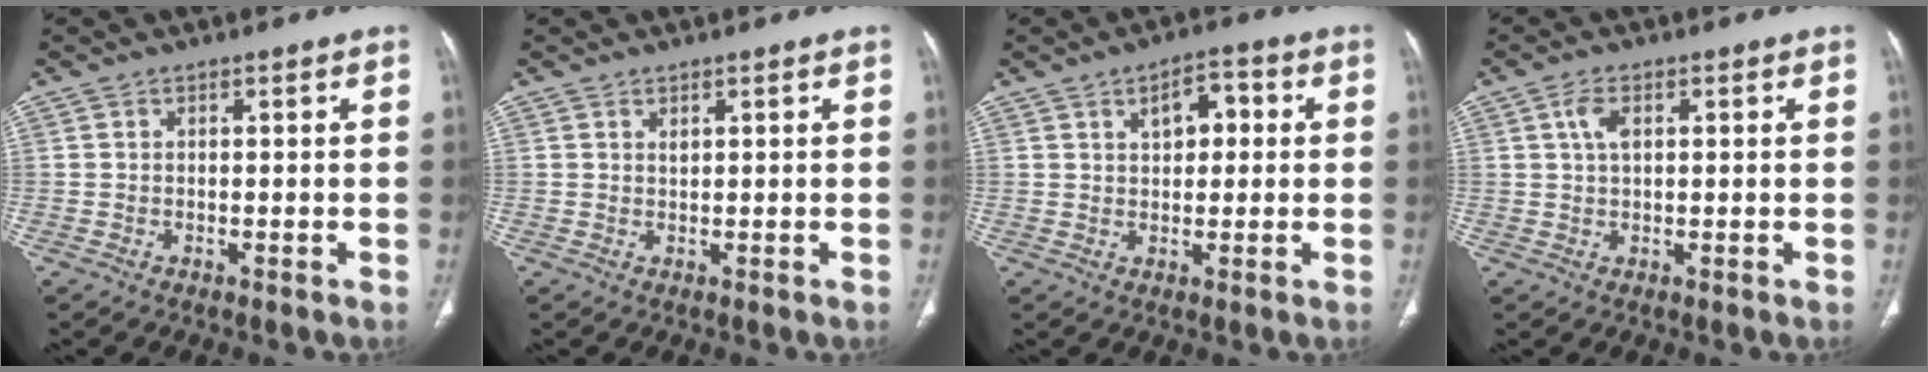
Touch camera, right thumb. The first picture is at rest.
{"total": 0.6, "force": [0.4, 0.3, 0.4], "torque": [-0.005, -0.001, 0.008]}
{"total": 6.0, "force": [1.7, 3.4, 4.6], "torque": [-0.047, 0.007, 0.023]}
{"total": 3.4, "force": [1.1, 1.8, 2.7], "torque": [-0.055, 0.006, 0.022]}